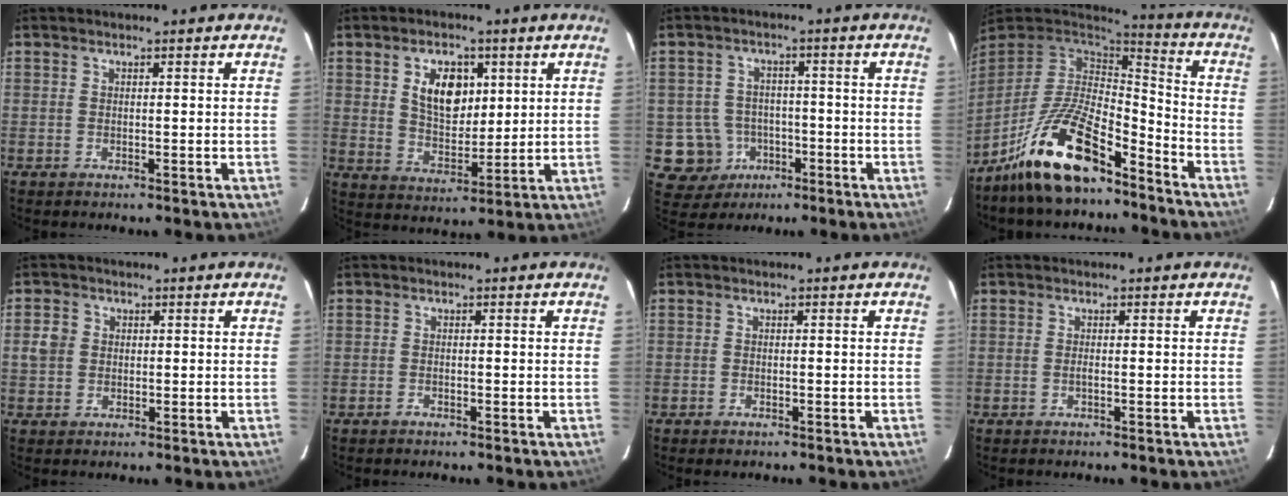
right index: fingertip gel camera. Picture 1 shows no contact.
{"total": 9.2, "force": [3.2, 5.7, 6.5], "torque": [-0.113, 0.009, 0.064]}
{"total": 8.1, "force": [-2.8, 7.6, 0.8], "torque": [-0.042, 0.029, -0.030]}
{"total": 17.6, "force": [-12.0, 6.2, 11.3], "torque": [-0.234, -0.006, -0.221]}
{"total": 3.2, "force": [-0.1, 3.0, 1.1], "torque": [-0.022, 0.008, -0.005]}
{"total": 0.6, "force": [-0.5, 0.2, 0.2], "torque": [-0.002, 0.003, -0.011]}
{"total": 0.9, "force": [-0.7, 0.4, 0.3], "torque": [-0.006, -0.001, -0.014]}
{"total": 0.5, "force": [-0.3, 0.1, 0.4], "torque": [-0.008, -0.001, -0.005]}